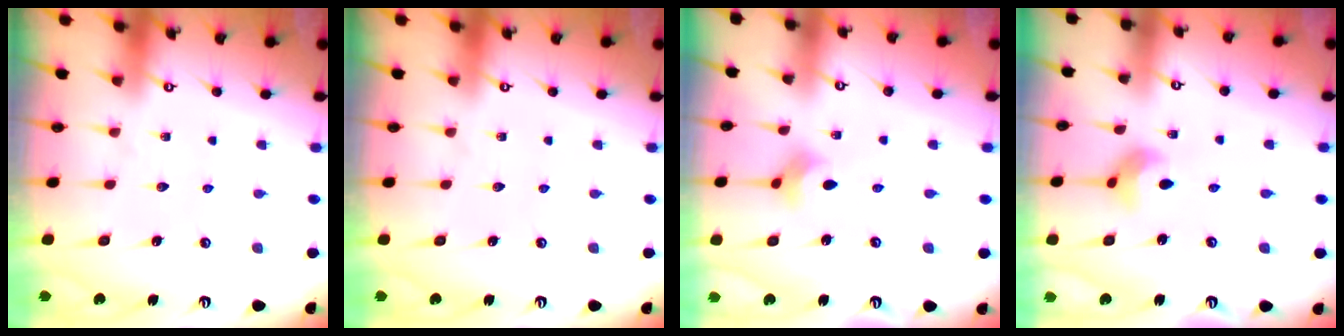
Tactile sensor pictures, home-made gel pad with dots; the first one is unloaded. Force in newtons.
{"total": 0.0}
{"total": 2.6, "press": 2.5, "slide": 0.6}
{"total": 4.9, "press": 4.9, "slide": 0.5}